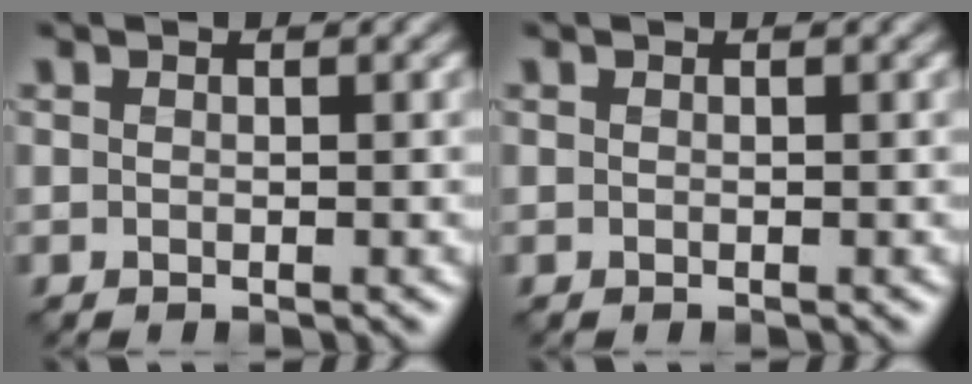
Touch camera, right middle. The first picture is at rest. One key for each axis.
{"total": 0.0}